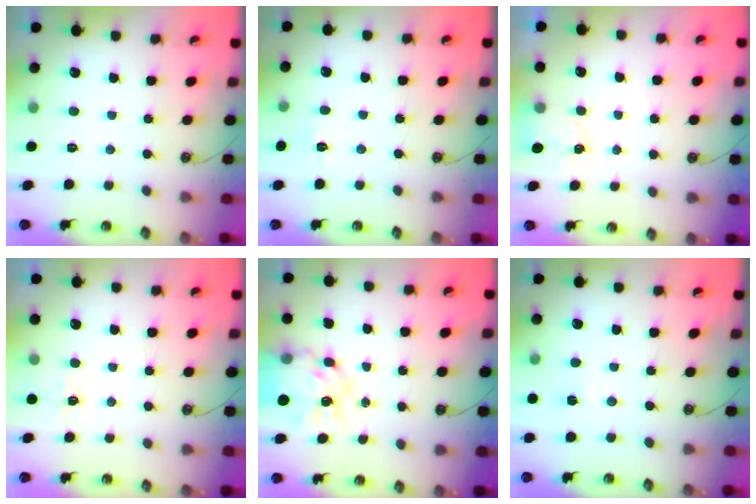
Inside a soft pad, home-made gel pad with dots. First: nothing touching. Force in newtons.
{"total": 5.5, "press": 5.4, "slide": 0.7}
{"total": 2.7, "press": 2.7, "slide": 0.4}
{"total": 2.6, "press": 2.6, "slide": 0.4}
{"total": 15.1, "press": 15.0, "slide": 1.4}
{"total": 4.0, "press": 3.9, "slide": 0.5}